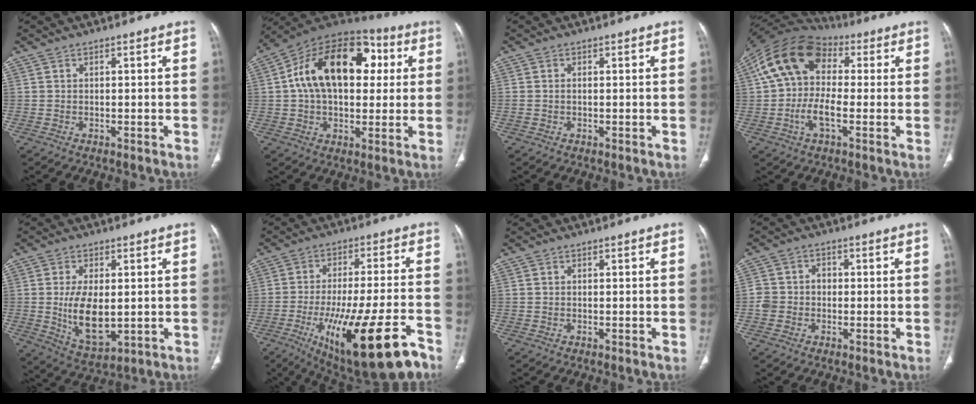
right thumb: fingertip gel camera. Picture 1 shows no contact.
{"total": 22.4, "force": [4.2, 13.9, 17.1], "torque": [-0.257, 0.028, 0.058]}
{"total": 0.7, "force": [0.0, 0.4, 0.5], "torque": [-0.019, 0.006, 0.003]}
{"total": 14.8, "force": [1.4, 8.6, 12.0], "torque": [-0.214, 0.031, 0.014]}
{"total": 10.7, "force": [-0.1, 5.4, 9.2], "torque": [-0.160, -0.019, 0.014]}
{"total": 23.5, "force": [-11.9, 6.5, 19.2], "torque": [-0.289, 0.027, -0.173]}
{"total": 0.0}
{"total": 5.0, "force": [-0.7, 4.0, 2.8], "torque": [-0.050, 0.020, -0.015]}